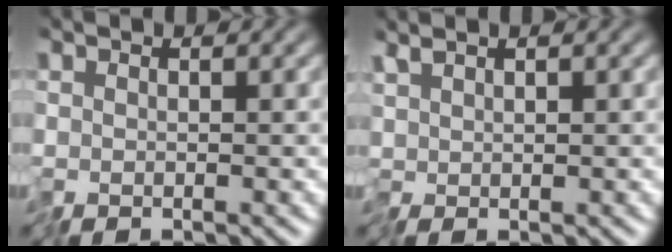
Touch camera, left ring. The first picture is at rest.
{"total": 1.1, "force": [1.0, 0.2, 0.4], "torque": [-0.014, 0.006, 0.022]}